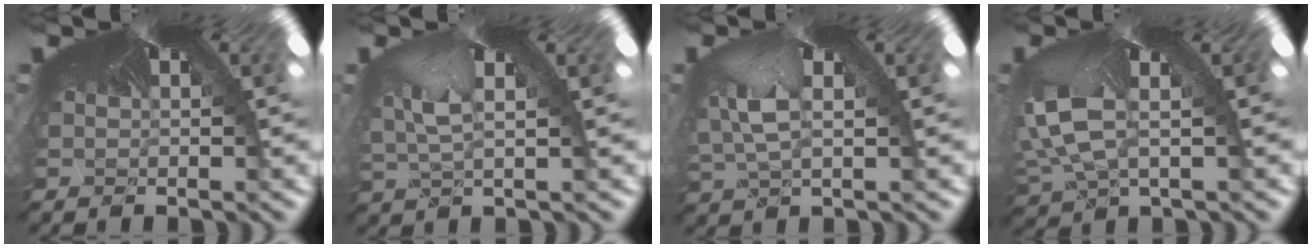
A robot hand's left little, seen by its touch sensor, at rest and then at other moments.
{"total": 2.2, "force": [-2.1, 0.7, 0.2], "torque": [-0.039, -0.035, 0.000]}
{"total": 3.2, "force": [-3.1, 0.9, -0.6], "torque": [-0.029, -0.054, -0.015]}
{"total": 5.2, "force": [-4.9, 1.4, -1.0], "torque": [-0.061, -0.071, -0.038]}